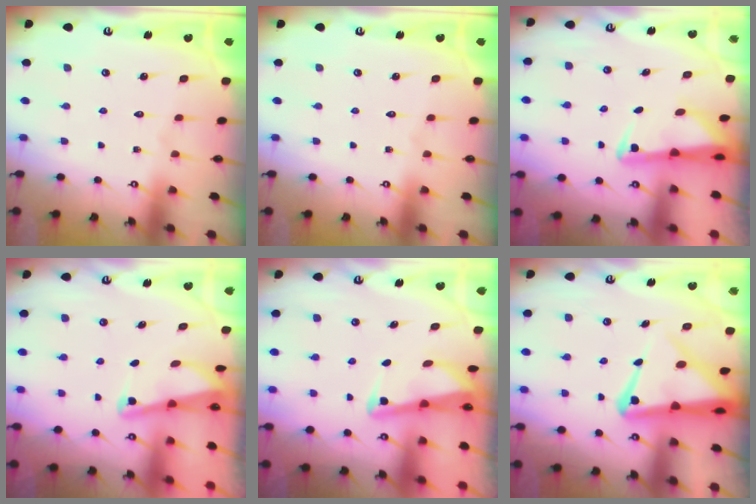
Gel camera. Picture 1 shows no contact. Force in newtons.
{"total": 0.0}
{"total": 2.9, "press": 2.9, "slide": 0.6}
{"total": 2.1, "press": 2.0, "slide": 0.4}
{"total": 2.9, "press": 2.8, "slide": 0.4}
{"total": 9.0, "press": 8.9, "slide": 1.3}